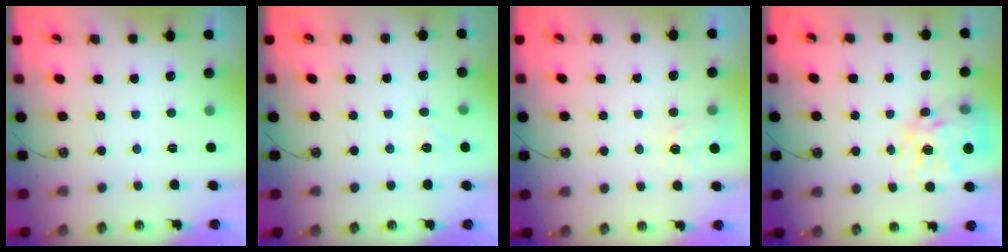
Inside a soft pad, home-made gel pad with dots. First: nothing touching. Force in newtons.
{"total": 6.4, "press": 6.4, "slide": 0.7}
{"total": 4.8, "press": 4.8, "slide": 0.6}
{"total": 14.5, "press": 14.5, "slide": 1.0}